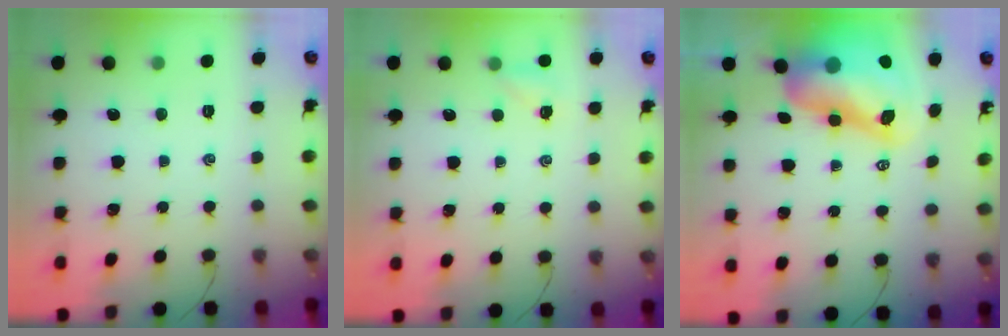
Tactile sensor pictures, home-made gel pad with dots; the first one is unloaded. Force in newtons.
{"total": 2.4, "press": 2.3, "slide": 0.9}
{"total": 14.7, "press": 14.2, "slide": 3.9}